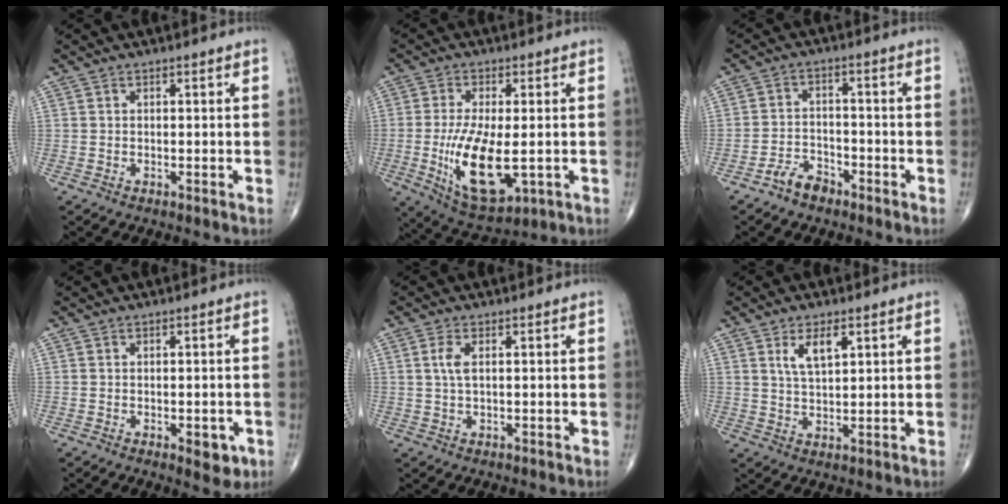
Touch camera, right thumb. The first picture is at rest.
{"total": 13.6, "force": [-2.2, 5.6, 12.2], "torque": [-0.223, -0.023, -0.023]}
{"total": 4.5, "force": [-3.3, 2.4, 1.7], "torque": [-0.022, 0.024, -0.062]}
{"total": 3.8, "force": [-1.3, 1.8, 3.0], "torque": [-0.024, -0.003, -0.011]}
{"total": 2.7, "force": [0.7, 1.0, 2.4], "torque": [-0.060, 0.003, 0.016]}
{"total": 5.2, "force": [2.5, 2.1, 4.1], "torque": [-0.071, -0.014, 0.049]}